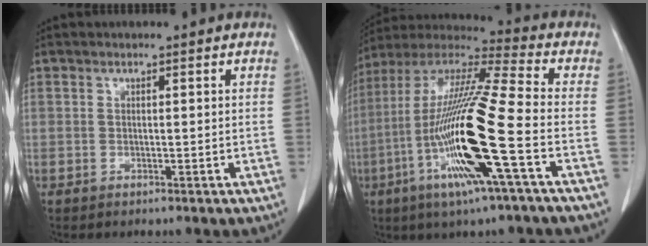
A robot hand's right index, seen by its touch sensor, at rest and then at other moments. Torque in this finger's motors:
{"motor_torque": [2.14, 0.00, 1.05, 0.21]}